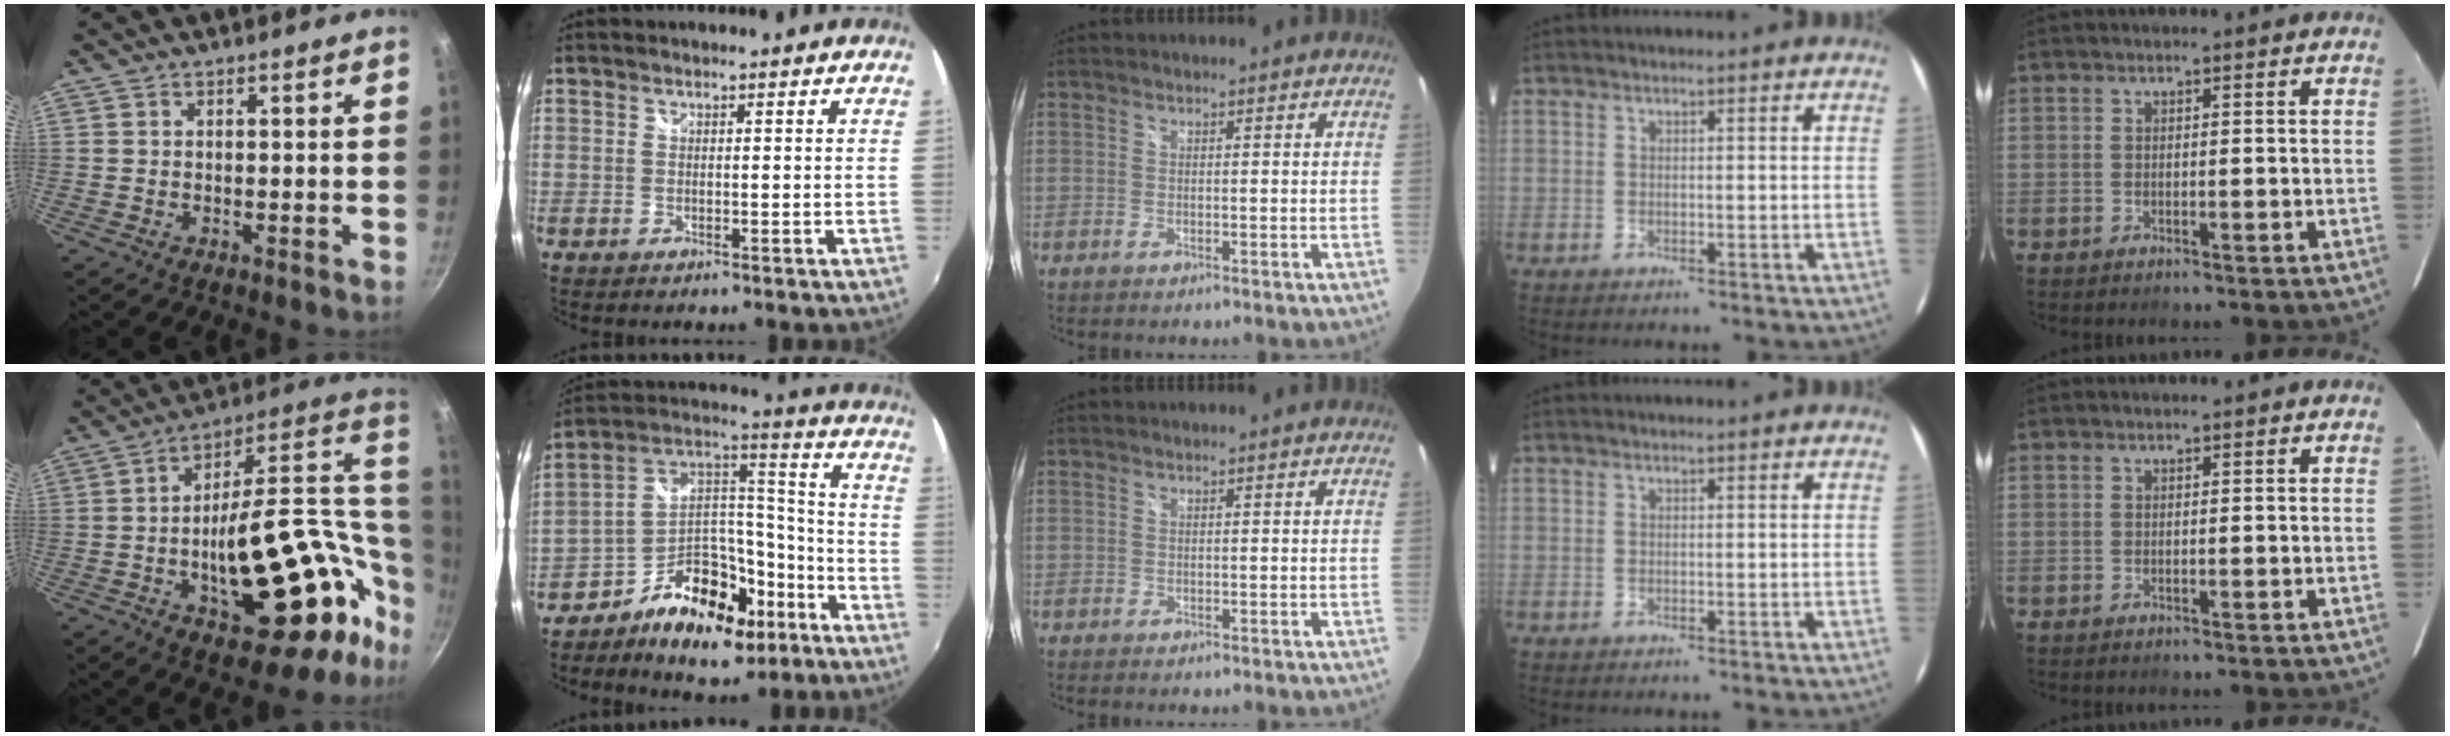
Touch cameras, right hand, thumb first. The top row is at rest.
{"thumb": {"total": 33.7, "force": [-4.2, 16.7, 29.0], "torque": [-0.369, 0.028, -0.042]}, "index": {"total": 17.9, "force": [-10.3, 10.2, 10.6], "torque": [-0.195, 0.051, -0.164]}}